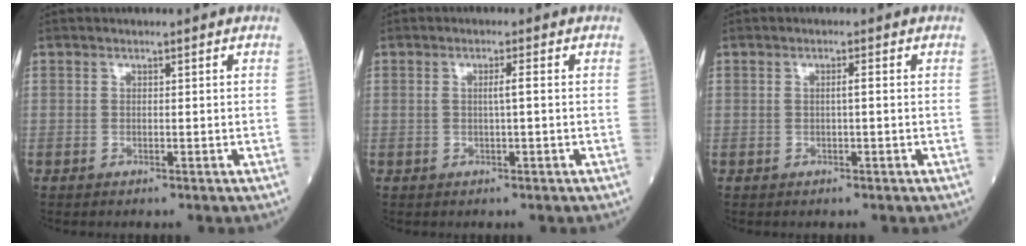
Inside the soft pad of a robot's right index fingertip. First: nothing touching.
{"total": 1.8, "force": [0.1, -0.1, 1.8], "torque": [-0.032, 0.002, 0.001]}
{"total": 1.1, "force": [0.1, 0.0, 1.1], "torque": [-0.022, 0.002, 0.001]}